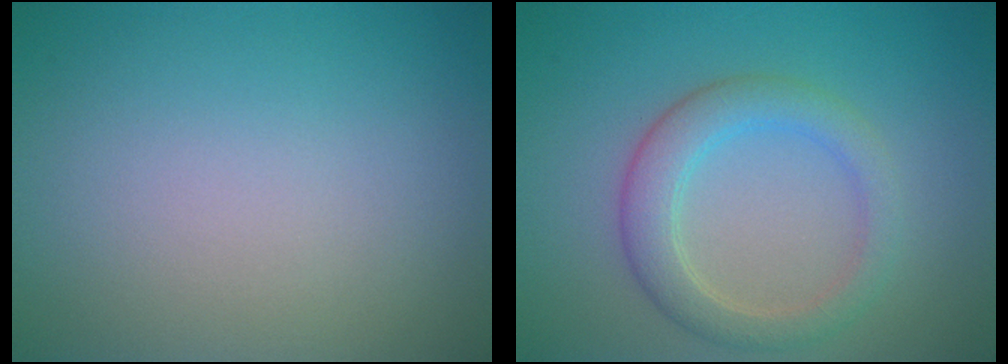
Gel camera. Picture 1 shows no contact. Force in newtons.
{"total": 3.7, "press": 3.7, "slide": 0.1}